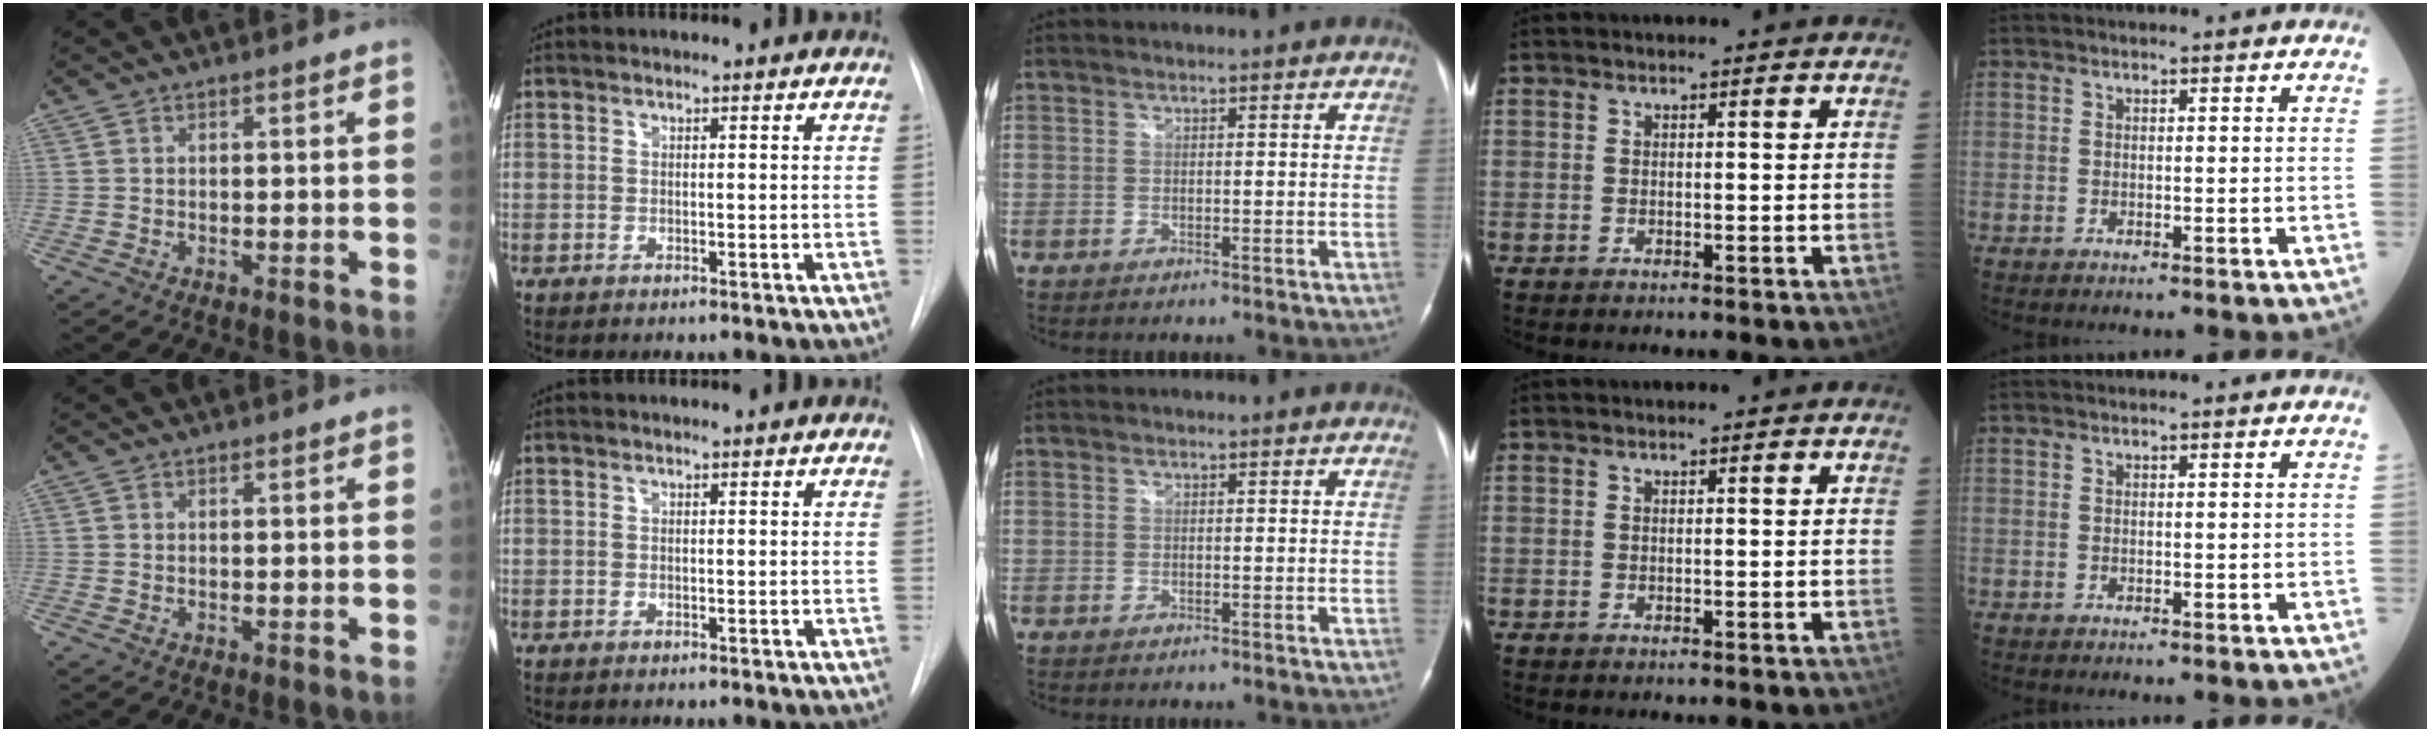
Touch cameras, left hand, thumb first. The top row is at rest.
{}